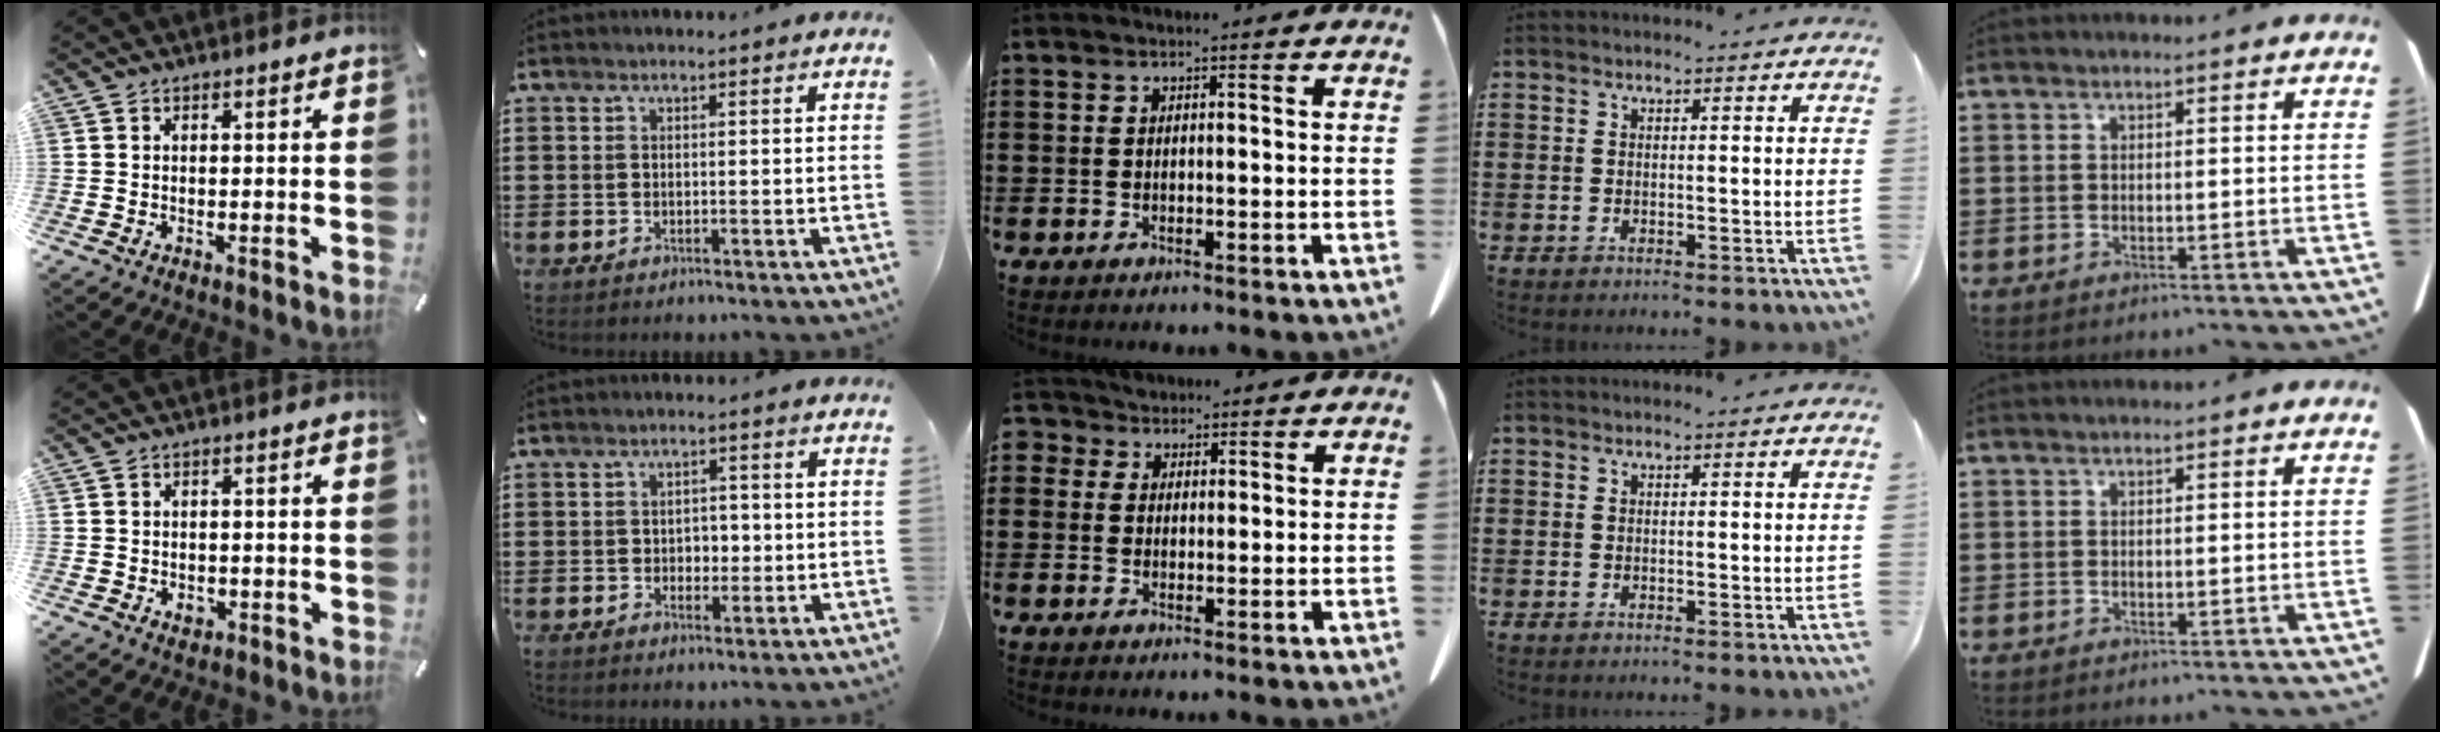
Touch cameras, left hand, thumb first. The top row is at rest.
{"thumb": {"total": 2.1, "force": [-0.6, 1.7, 1.1], "torque": [-0.019, 0.003, -0.011]}, "index": {"total": 2.4, "force": [-0.2, 1.9, 1.4], "torque": [-0.025, 0.004, -0.010]}, "middle": {"total": 2.7, "force": [1.7, 2.1, 0.3], "torque": [-0.011, 0.008, 0.030]}}